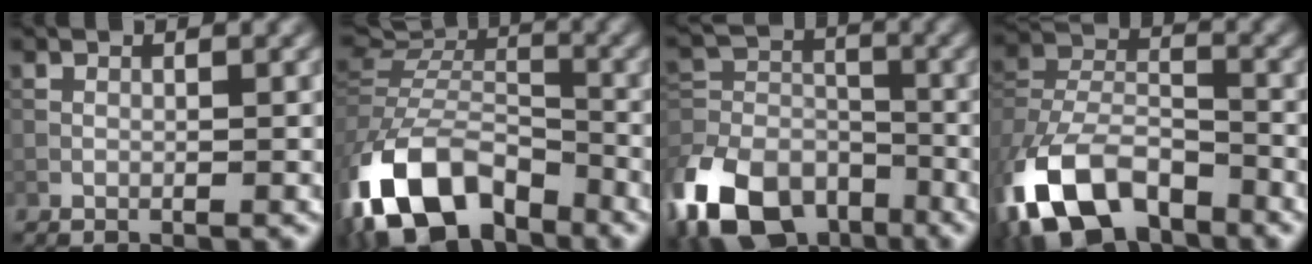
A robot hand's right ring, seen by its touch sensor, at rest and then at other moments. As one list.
[{"total": 13.0, "force": [-7.3, 7.9, 7.3], "torque": [-0.159, -0.002, -0.142]}, {"total": 12.8, "force": [-7.8, 7.7, 6.6], "torque": [-0.145, -0.001, -0.158]}, {"total": 12.8, "force": [-7.4, 7.2, 7.6], "torque": [-0.168, -0.008, -0.142]}]